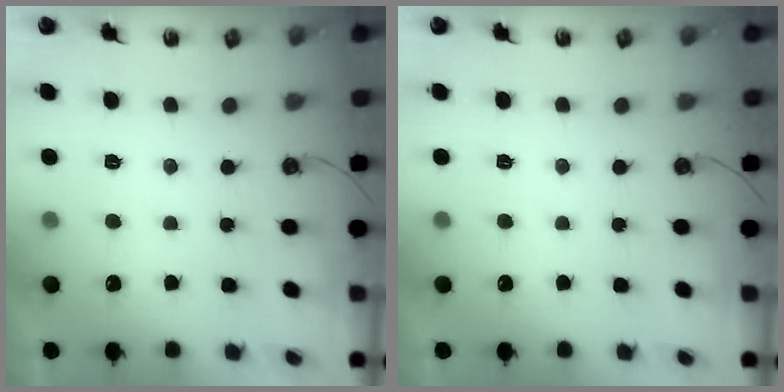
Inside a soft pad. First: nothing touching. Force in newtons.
{"total": 0.0}